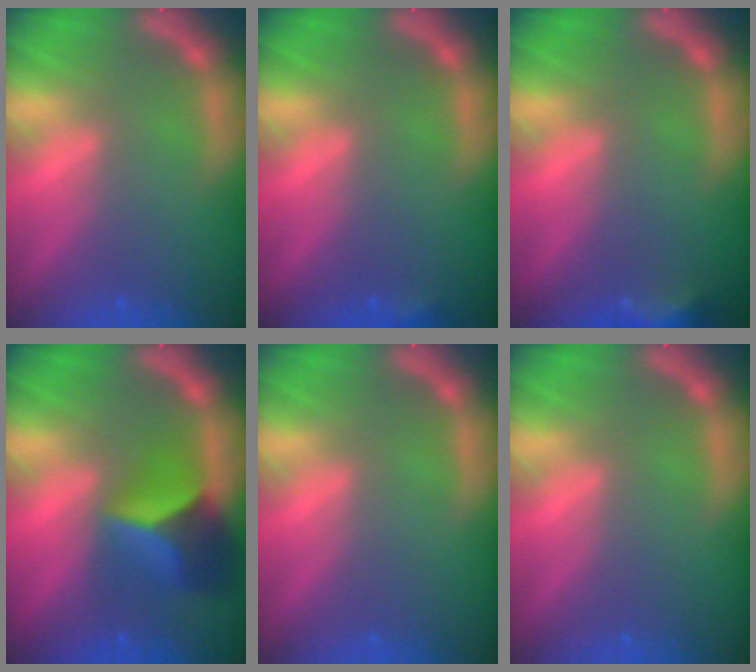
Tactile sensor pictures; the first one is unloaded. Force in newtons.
{"total": 0.9}
{"total": 3.4}
{"total": 6.4}
{"total": 0.0}
{"total": 0.0}